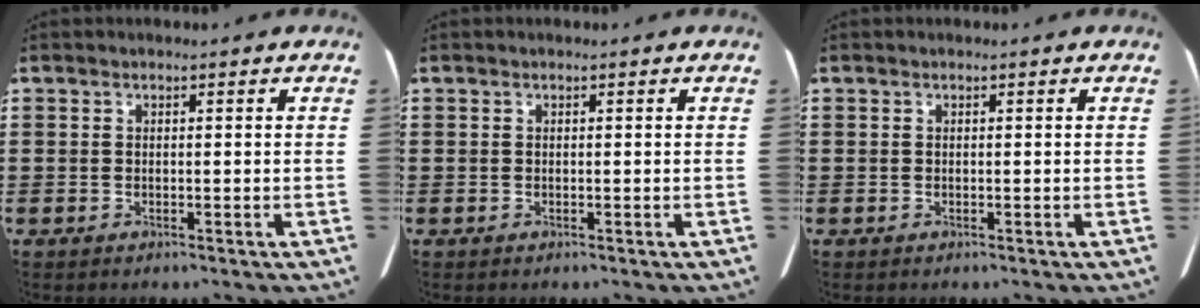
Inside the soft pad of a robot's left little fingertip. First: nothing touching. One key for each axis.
{"total": 0.0}
{"total": 0.0}